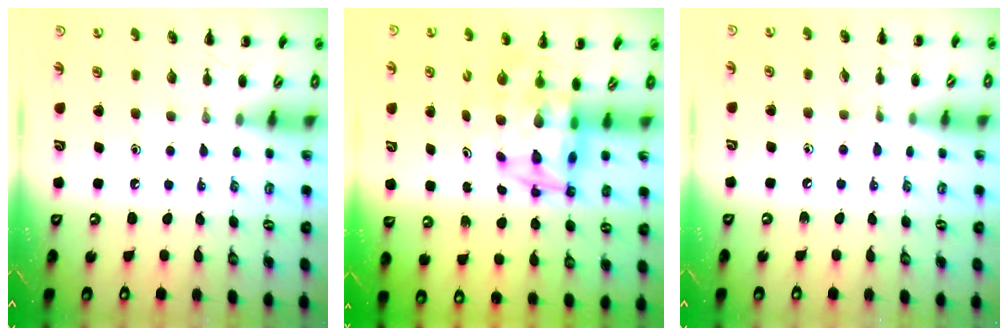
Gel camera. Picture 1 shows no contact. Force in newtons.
{"total": 6.2, "press": 5.8, "slide": 2.1}
{"total": 2.9, "press": 2.6, "slide": 1.2}